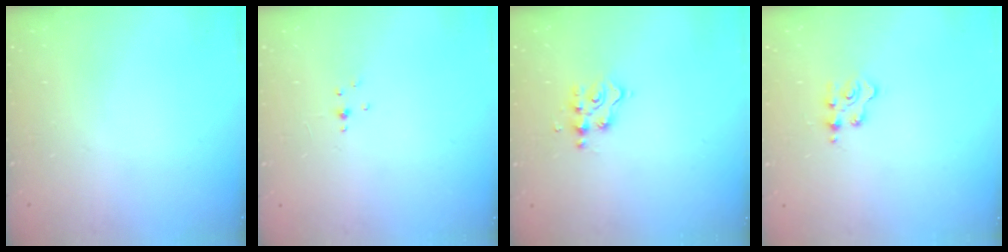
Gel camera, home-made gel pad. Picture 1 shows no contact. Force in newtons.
{"total": 1.8, "press": 1.8, "slide": 0.2}
{"total": 4.1, "press": 4.1, "slide": 0.1}
{"total": 2.5, "press": 2.4, "slide": 0.5}